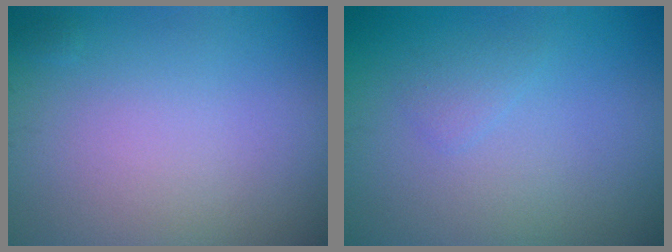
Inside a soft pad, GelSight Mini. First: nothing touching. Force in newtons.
{"total": 0.9, "press": 0.9, "slide": 0.0}